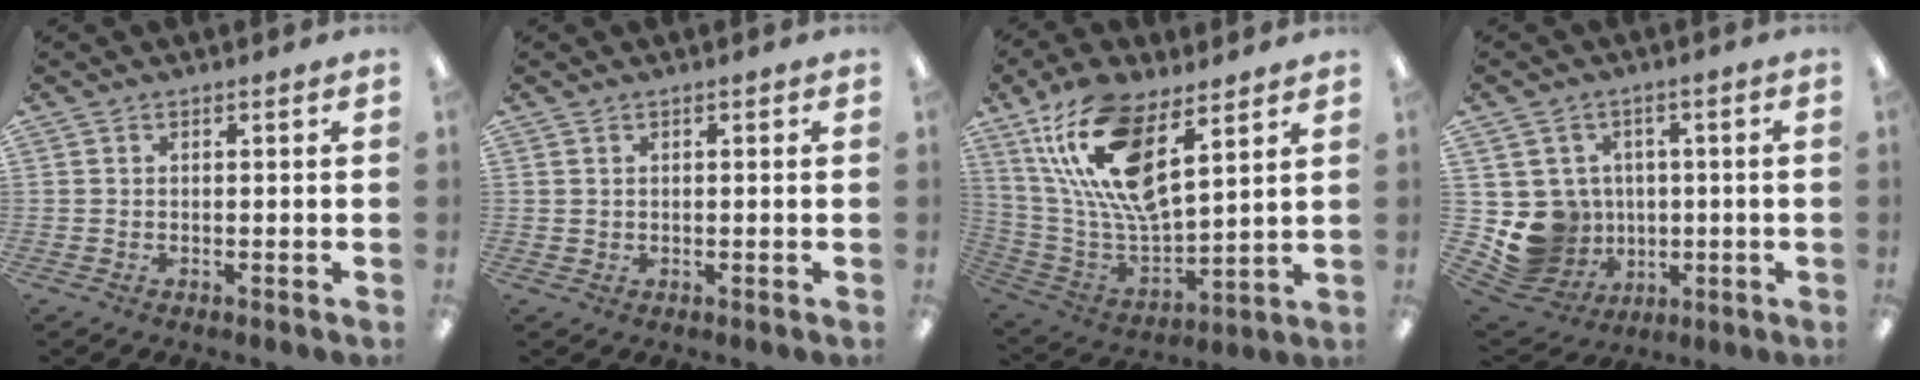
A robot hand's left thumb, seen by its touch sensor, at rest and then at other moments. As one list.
[{"total": 1.1, "force": [0.5, 1.0, -0.1], "torque": [0.001, 0.003, 0.007]}, {"total": 19.4, "force": [11.1, 7.5, 14.1], "torque": [-0.300, -0.057, 0.190]}, {"total": 10.6, "force": [-0.5, 10.4, 2.3], "torque": [-0.085, 0.000, 0.005]}]